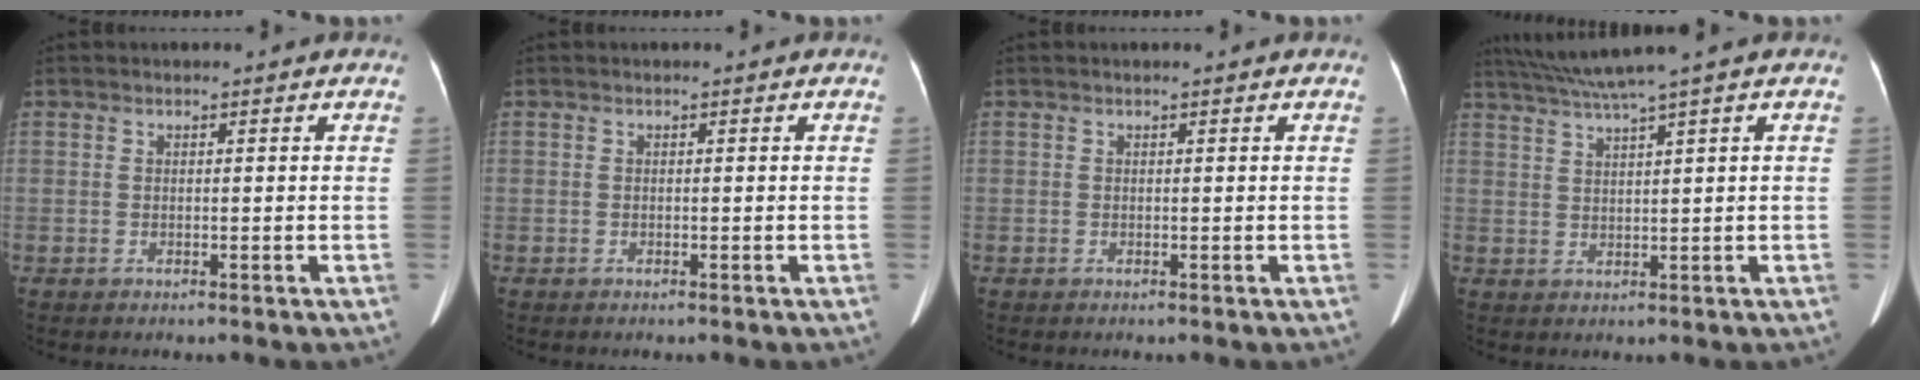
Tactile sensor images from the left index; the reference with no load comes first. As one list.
[{"total": 0.0}, {"total": 0.0}, {"total": 5.3, "force": [4.1, -1.8, 2.9], "torque": [-0.059, 0.006, 0.081]}]